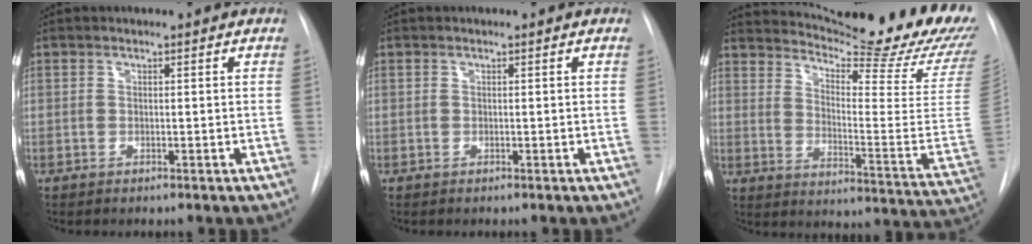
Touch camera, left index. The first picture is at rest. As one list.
[{"total": 0.0}, {"total": 26.7, "force": [23.5, 1.7, 12.7], "torque": [-0.198, -0.117, 0.295]}]